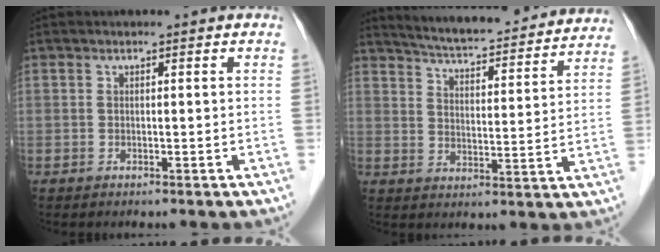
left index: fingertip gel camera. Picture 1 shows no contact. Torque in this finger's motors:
{"motor_torque": [-0.13, -0.61, 0.18, 0.09]}